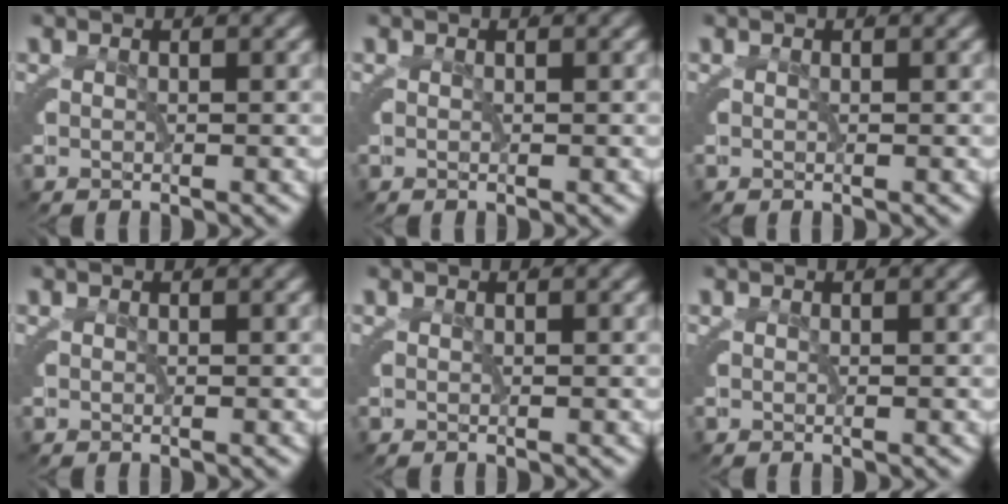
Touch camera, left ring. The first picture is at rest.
{"total": 0.0}
{"total": 0.0}
{"total": 0.0}
{"total": 0.0}
{"total": 0.0}